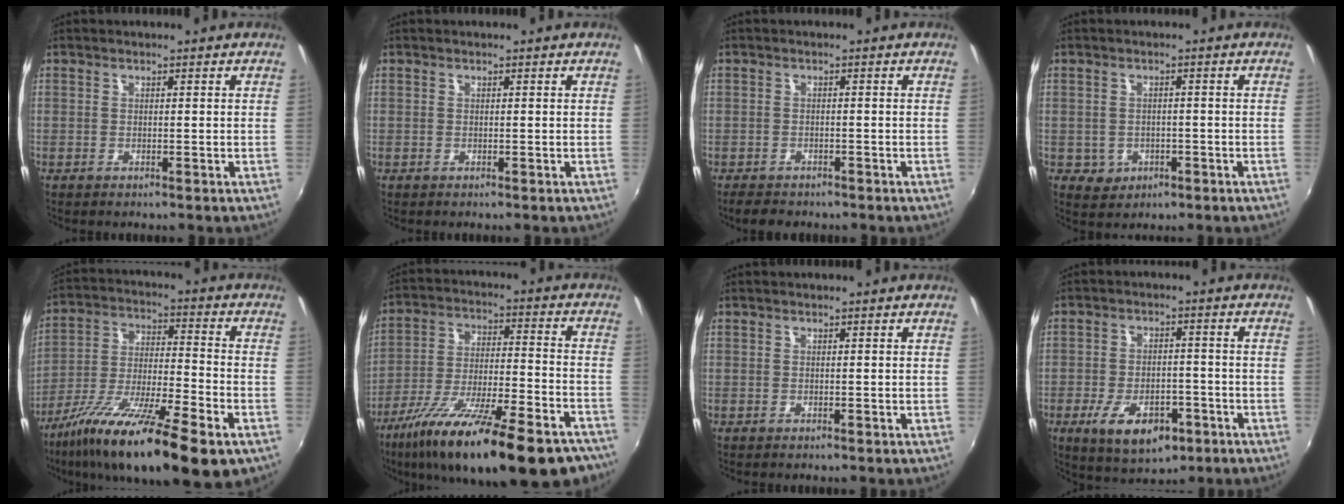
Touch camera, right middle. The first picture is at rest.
{"total": 0.0}
{"total": 3.6, "force": [-3.0, 1.7, 1.1], "torque": [-0.033, -0.009, -0.051]}
{"total": 4.6, "force": [-1.2, 4.2, 1.4], "torque": [-0.043, 0.001, -0.005]}
{"total": 21.9, "force": [-13.4, 4.6, 16.8], "torque": [-0.296, -0.041, -0.231]}
{"total": 28.9, "force": [-21.2, 7.1, 18.2], "torque": [-0.305, -0.062, -0.314]}
{"total": 0.0}
{"total": 11.1, "force": [-5.6, 5.9, 7.6], "torque": [-0.162, -0.017, -0.082]}